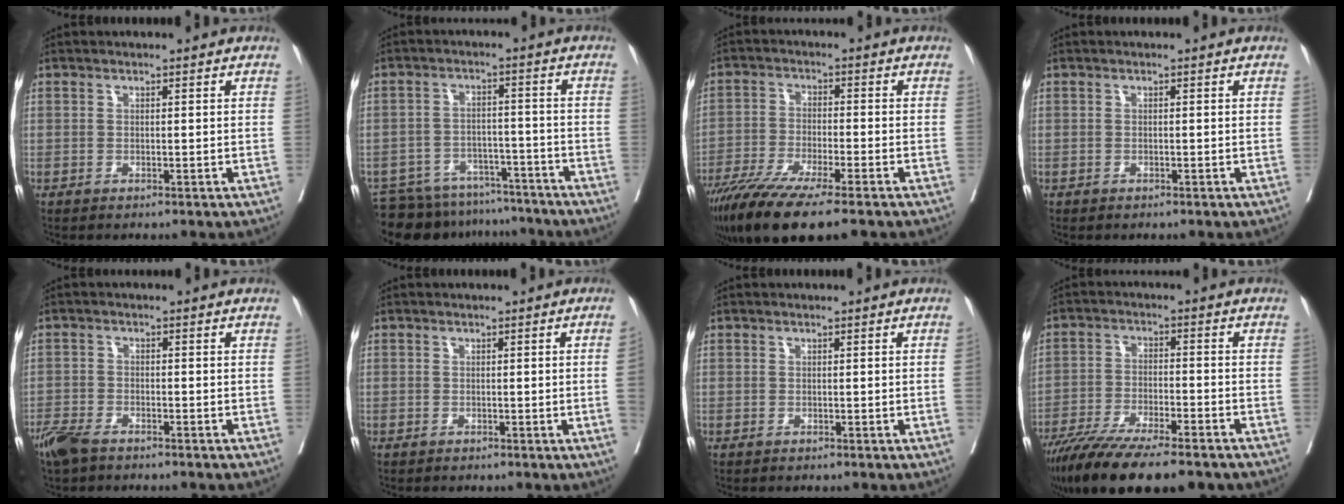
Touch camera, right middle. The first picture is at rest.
{"total": 13.7, "force": [-12.4, 5.1, 2.7], "torque": [-0.043, 0.008, -0.172]}
{"total": 12.6, "force": [-9.4, 1.1, 8.4], "torque": [-0.143, -0.031, -0.157]}
{"total": 0.0}
{"total": 5.1, "force": [-4.1, 1.6, 2.5], "torque": [-0.051, -0.010, -0.078]}
{"total": 1.6, "force": [-0.3, -0.5, 1.5], "torque": [-0.016, -0.002, -0.003]}
{"total": 0.5, "force": [0.0, -0.2, 0.5], "torque": [-0.004, 0.000, 0.001]}
{"total": 17.2, "force": [-13.6, 3.1, 10.0], "torque": [-0.164, -0.032, -0.219]}